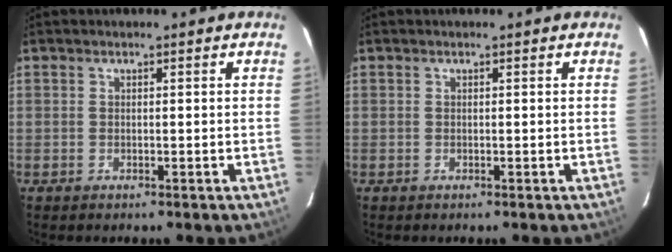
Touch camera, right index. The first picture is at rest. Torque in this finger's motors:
{"motor_torque": [0.00, 0.00, 0.00, 0.00]}